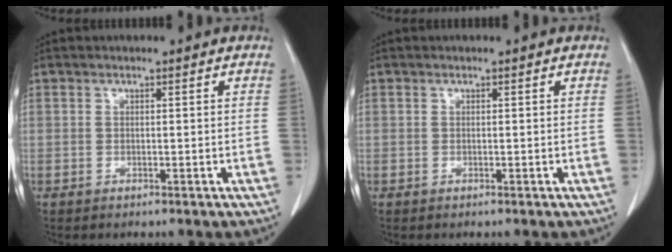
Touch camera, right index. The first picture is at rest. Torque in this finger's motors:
{"motor_torque": [0.03, -0.03, 0.00, 0.00]}